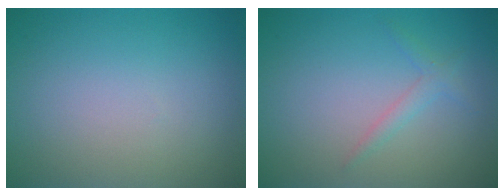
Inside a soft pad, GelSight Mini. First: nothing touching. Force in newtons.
{"total": 1.3, "press": 1.3, "slide": 0.1}